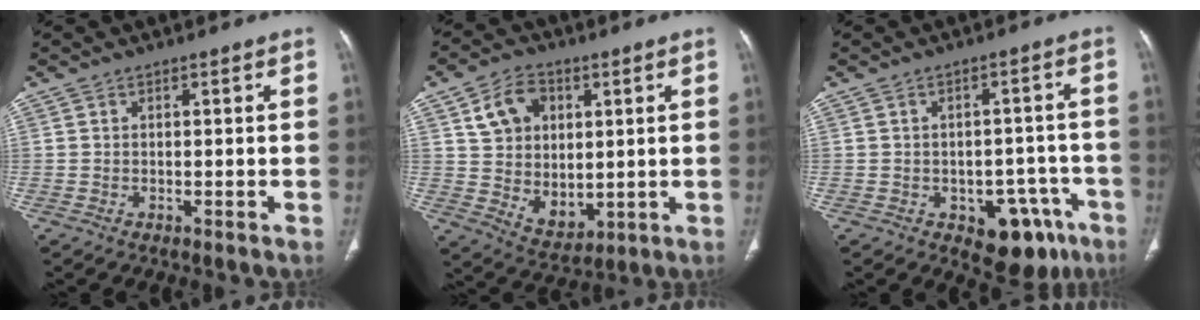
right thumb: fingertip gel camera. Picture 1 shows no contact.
{"total": 12.3, "force": [3.7, 9.5, 6.9], "torque": [-0.078, -0.020, 0.079]}
{"total": 10.9, "force": [-5.6, 6.6, 6.6], "torque": [-0.037, 0.035, -0.066]}